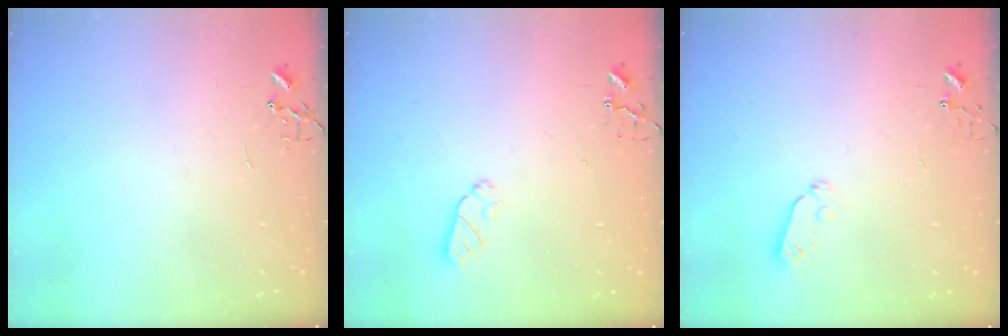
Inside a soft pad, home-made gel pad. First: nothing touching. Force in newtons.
{"total": 6.2, "press": 6.2, "slide": 0.0}
{"total": 3.9, "press": 3.8, "slide": 0.6}